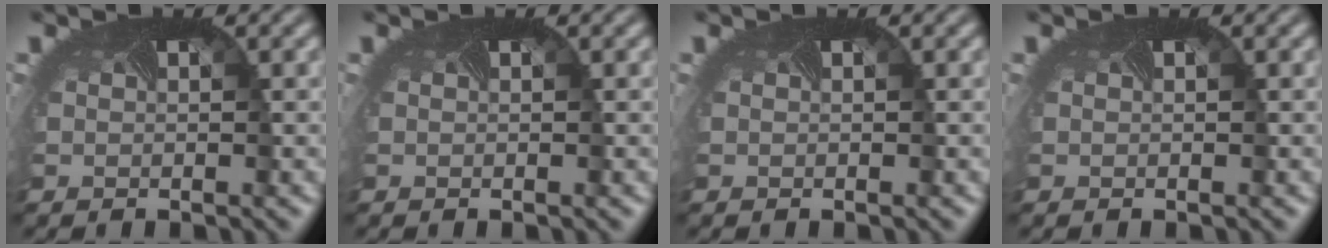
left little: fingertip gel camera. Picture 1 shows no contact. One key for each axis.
{"total": 0.0}
{"total": 0.0}
{"total": 0.0}